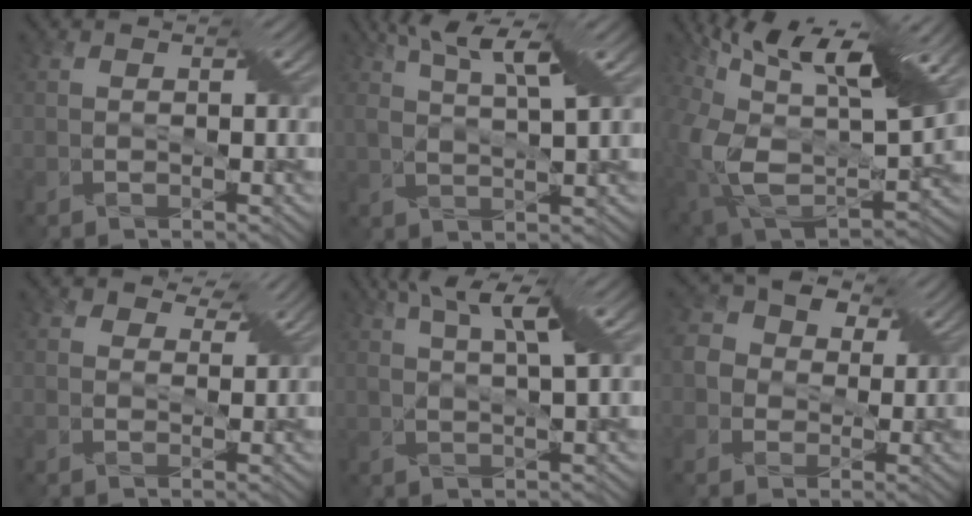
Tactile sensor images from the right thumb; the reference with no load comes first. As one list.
[{"total": 7.1, "force": [3.8, 1.7, 5.7], "torque": [-0.112, 0.011, 0.060]}, {"total": 16.4, "force": [6.8, 7.7, 12.8], "torque": [-0.267, 0.007, 0.113]}, {"total": 4.6, "force": [3.6, 2.3, 1.7], "torque": [-0.034, -0.004, 0.055]}, {"total": 6.0, "force": [3.1, 0.9, 5.0], "torque": [-0.090, 0.011, 0.054]}, {"total": 6.2, "force": [1.7, 5.3, 2.7], "torque": [-0.087, 0.011, 0.015]}]